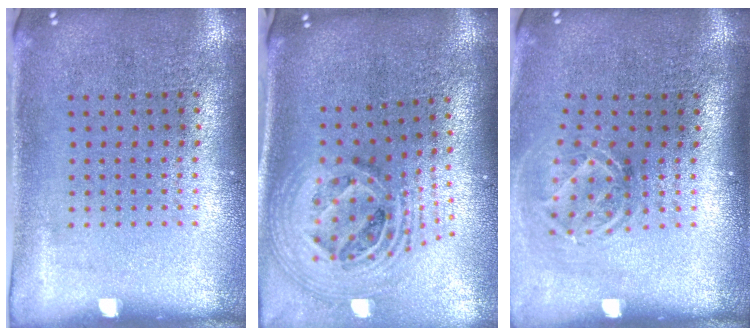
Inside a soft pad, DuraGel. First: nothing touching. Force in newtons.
{"total": 2.7, "press": 1.9, "slide": 1.9}
{"total": 1.8, "press": 1.3, "slide": 1.3}